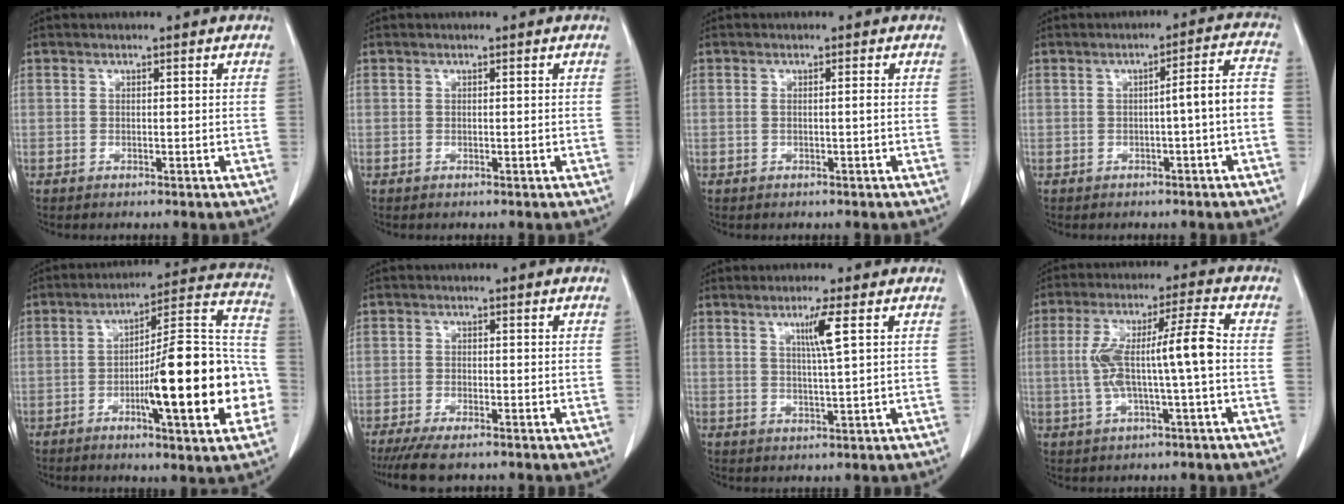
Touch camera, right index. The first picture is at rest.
{"total": 0.0}
{"total": 0.9, "force": [-0.1, -0.1, 0.9], "torque": [-0.018, 0.001, 0.000]}
{"total": 5.1, "force": [-1.2, -0.2, 5.0], "torque": [-0.067, 0.017, -0.016]}
{"total": 20.4, "force": [-5.1, 2.6, 19.6], "torque": [-0.246, 0.019, -0.072]}
{"total": 5.9, "force": [-4.8, 0.9, 3.2], "torque": [-0.053, -0.013, -0.078]}
{"total": 4.2, "force": [1.6, -0.9, 3.8], "torque": [-0.072, -0.006, 0.031]}
{"total": 10.3, "force": [-0.6, 0.4, 10.3], "torque": [-0.198, 0.026, -0.013]}